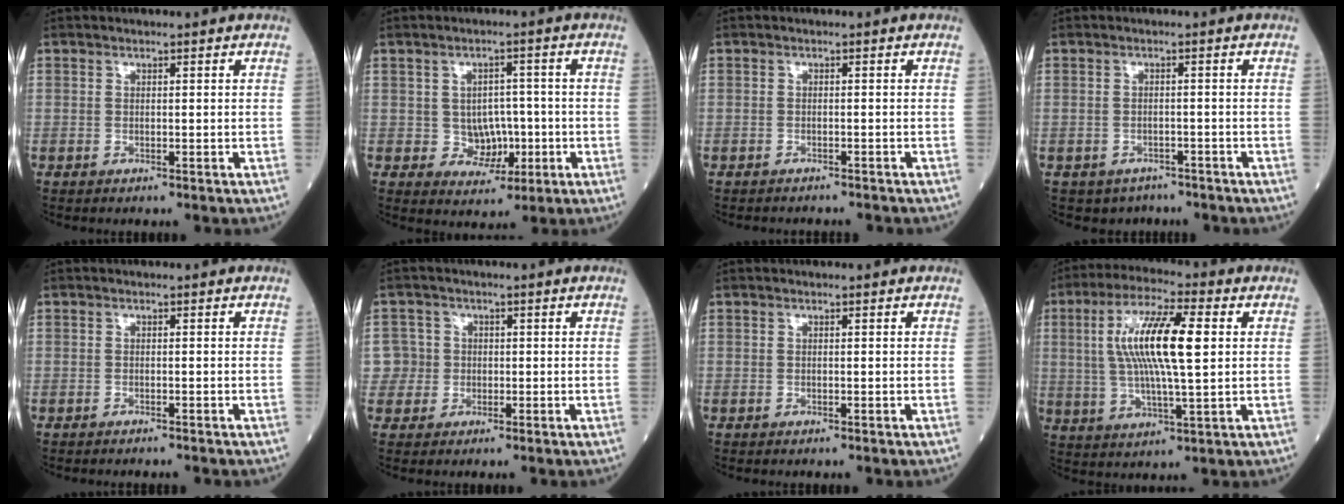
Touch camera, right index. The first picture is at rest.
{"total": 6.3, "force": [-0.8, 4.9, 3.9], "torque": [-0.058, 0.012, -0.002]}
{"total": 4.5, "force": [-4.0, 1.9, 0.9], "torque": [-0.014, 0.001, -0.053]}
{"total": 5.7, "force": [-4.2, 3.7, 0.9], "torque": [-0.021, 0.011, -0.057]}
{"total": 2.7, "force": [-2.3, 0.9, 1.1], "torque": [-0.022, -0.006, -0.028]}
{"total": 4.9, "force": [-0.3, 4.9, 0.1], "torque": [-0.007, 0.021, -0.002]}
{"total": 0.0}
{"total": 14.3, "force": [2.3, 2.9, 13.8], "torque": [-0.273, 0.020, 0.042]}